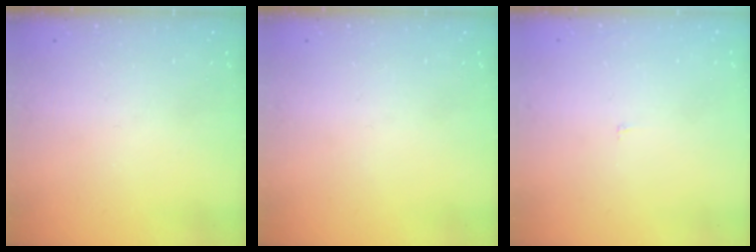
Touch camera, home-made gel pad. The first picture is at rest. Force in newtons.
{"total": 0.0}
{"total": 2.2, "press": 2.2, "slide": 0.2}